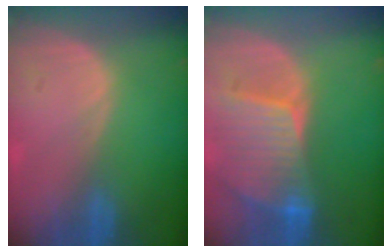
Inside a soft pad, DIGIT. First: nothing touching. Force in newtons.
{"total": 9.0, "press": 7.9, "slide": 4.3}